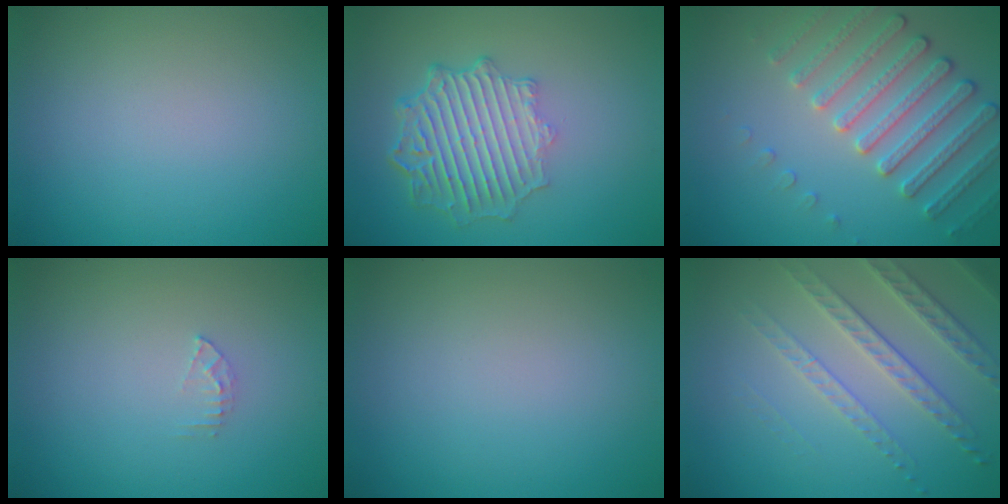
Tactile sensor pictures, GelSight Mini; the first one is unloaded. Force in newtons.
{"total": 6.4, "press": 4.9, "slide": 4.2}
{"total": 4.3, "press": 4.1, "slide": 1.3}
{"total": 0.9, "press": 0.9, "slide": 0.1}
{"total": 0.0}
{"total": 3.6, "press": 3.4, "slide": 1.3}